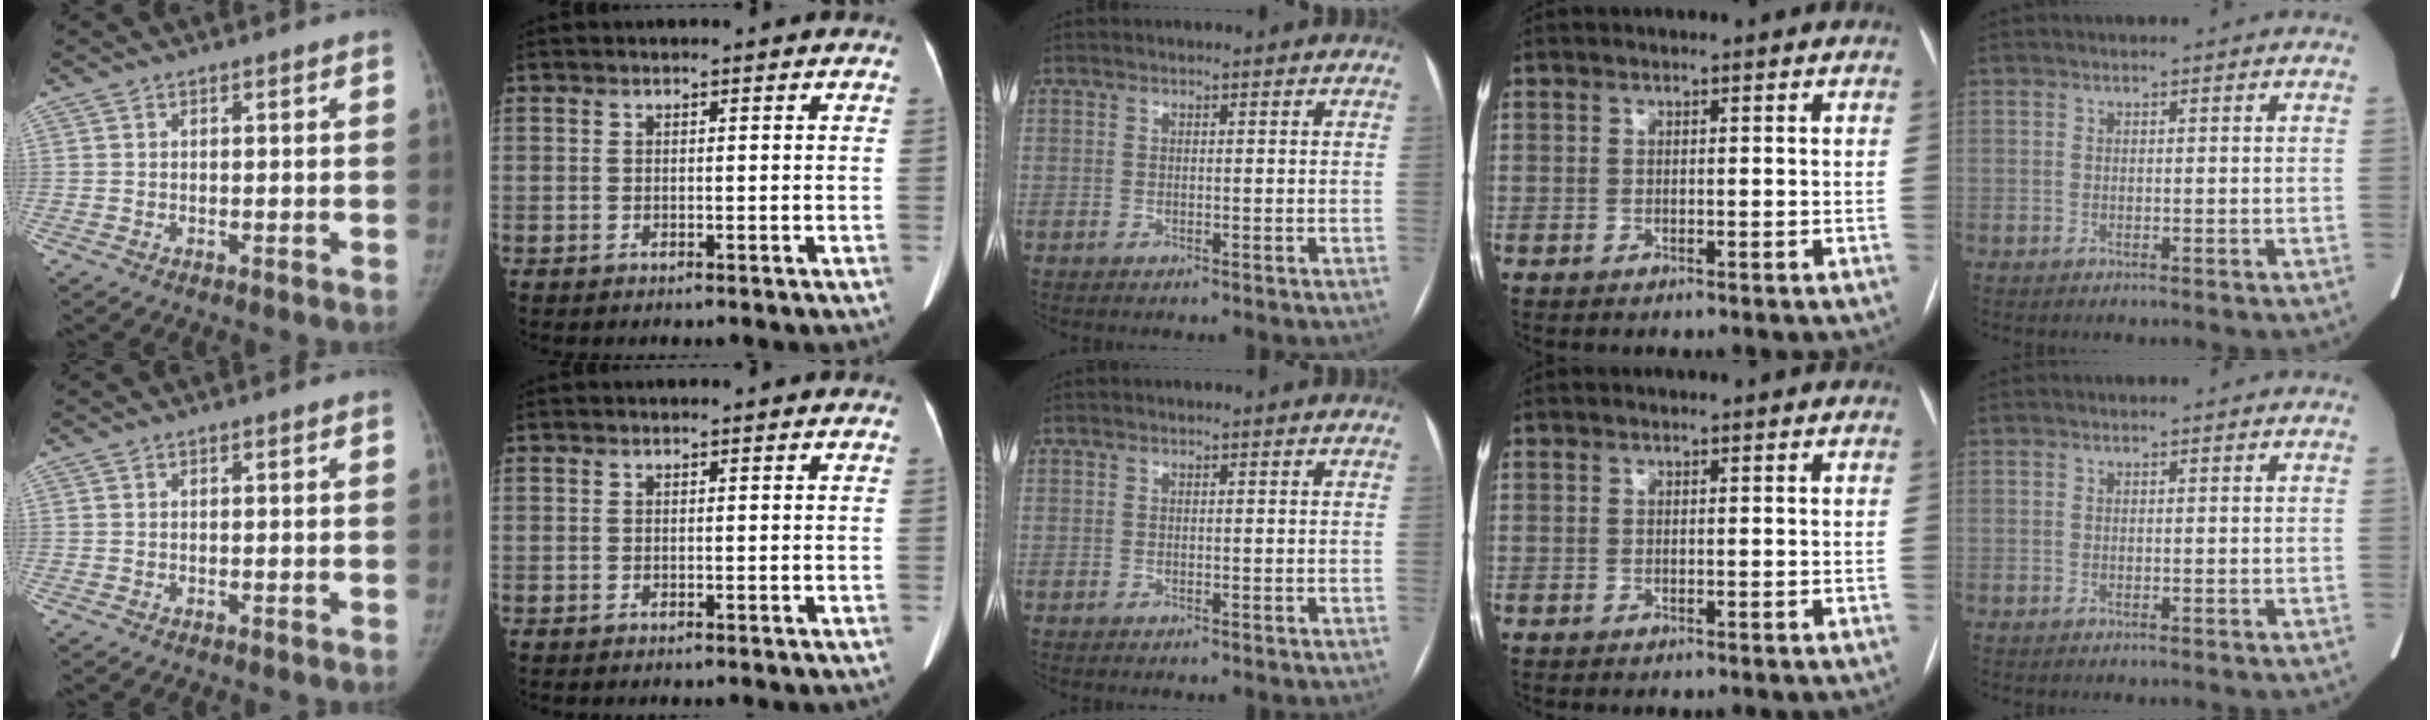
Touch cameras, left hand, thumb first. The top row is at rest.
{}